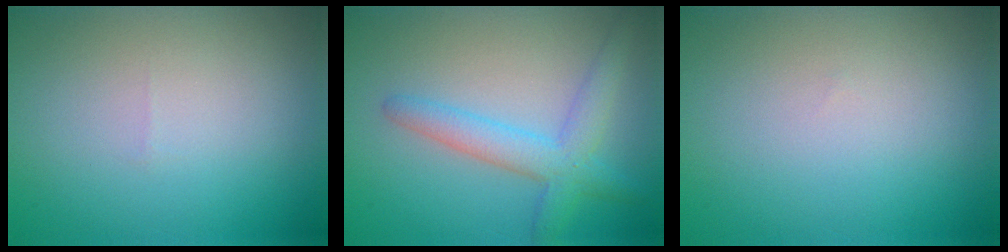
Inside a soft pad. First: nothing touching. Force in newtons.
{"total": 3.7, "press": 3.7, "slide": 0.1}
{"total": 0.0}